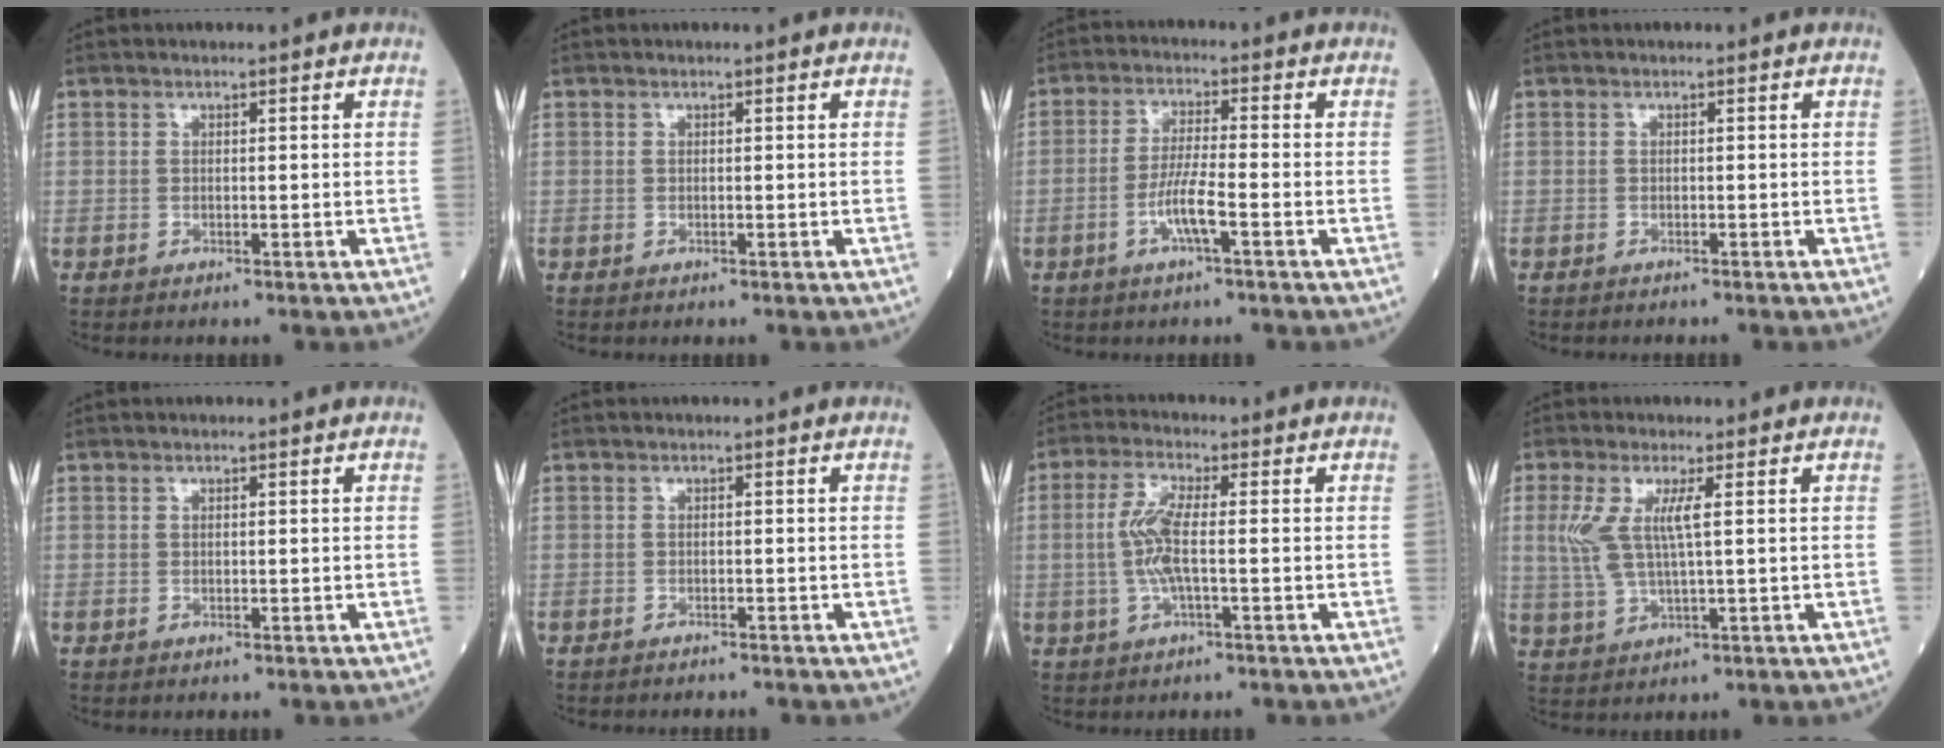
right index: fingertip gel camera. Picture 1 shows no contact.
{"total": 0.0}
{"total": 5.4, "force": [-2.1, 0.1, 5.0], "torque": [-0.101, -0.001, -0.044]}
{"total": 1.3, "force": [-1.2, 0.2, 0.4], "torque": [-0.008, -0.002, -0.016]}
{"total": 0.0}
{"total": 2.2, "force": [-2.0, 0.6, 0.5], "torque": [-0.012, -0.003, -0.024]}
{"total": 5.8, "force": [-0.3, 0.7, 5.8], "torque": [-0.130, 0.001, -0.010]}
{"total": 6.2, "force": [1.4, 1.0, 6.0], "torque": [-0.148, 0.001, 0.031]}